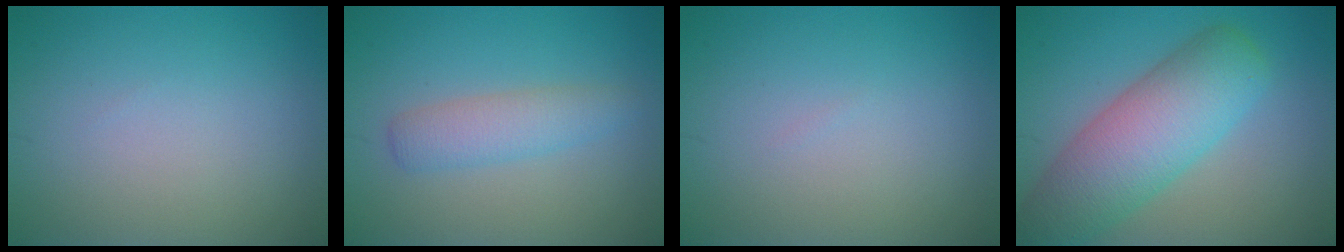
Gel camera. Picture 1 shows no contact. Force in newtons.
{"total": 2.8, "press": 2.8, "slide": 0.1}
{"total": 0.0}
{"total": 8.3, "press": 8.3, "slide": 0.3}